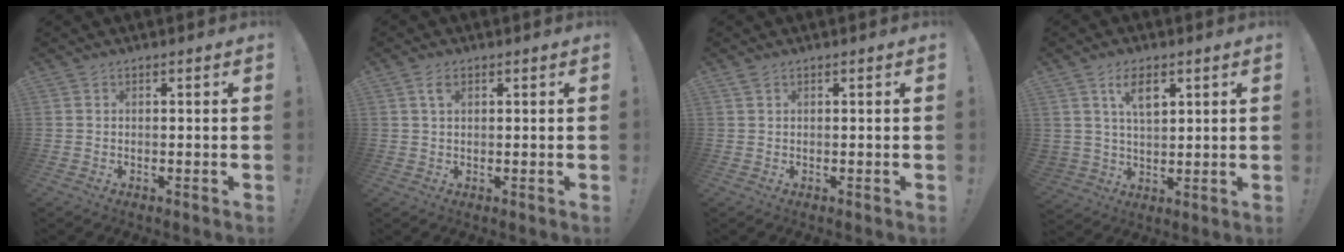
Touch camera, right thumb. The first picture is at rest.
{"total": 2.8, "force": [1.3, 1.4, 2.1], "torque": [-0.035, -0.001, 0.021]}
{"total": 1.0, "force": [0.7, 0.3, 0.7], "torque": [-0.014, 0.001, 0.013]}
{"total": 8.0, "force": [4.5, 5.0, 4.4], "torque": [-0.074, -0.018, 0.082]}